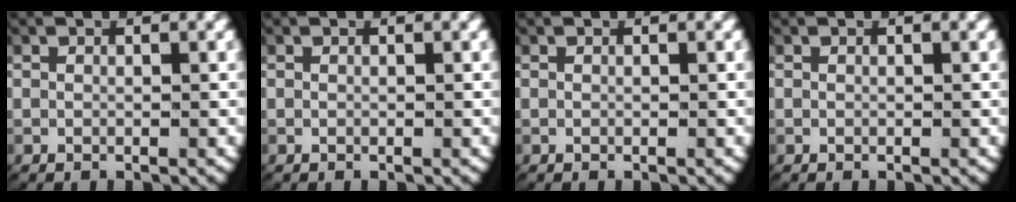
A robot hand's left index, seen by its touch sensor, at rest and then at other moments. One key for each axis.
{"total": 0.0}
{"total": 0.0}
{"total": 0.0}